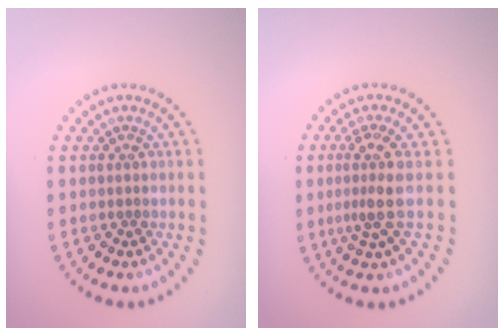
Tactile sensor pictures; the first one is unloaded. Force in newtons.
{"total": 2.9, "press": 2.1, "slide": 2.0}